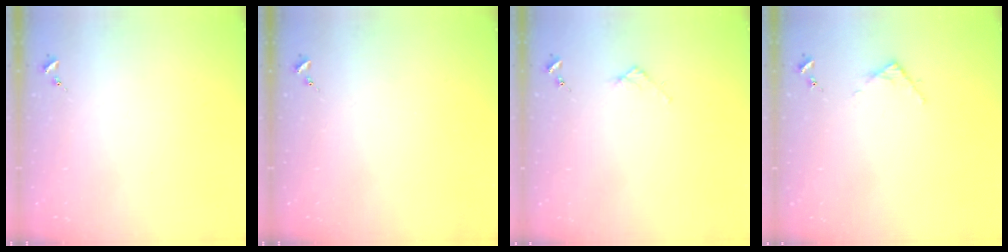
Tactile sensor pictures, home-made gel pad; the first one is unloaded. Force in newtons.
{"total": 0.0}
{"total": 2.7, "press": 2.7, "slide": 0.3}
{"total": 2.8, "press": 2.8, "slide": 0.4}